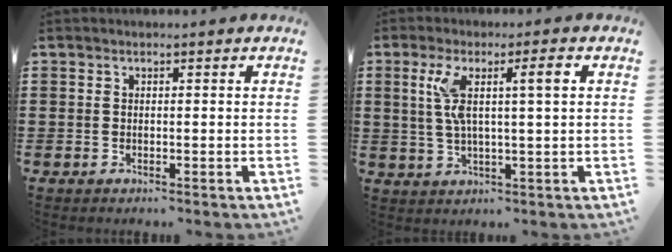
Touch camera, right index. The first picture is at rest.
{"total": 6.5, "force": [1.9, 0.8, 6.1], "torque": [-0.128, -0.002, 0.025]}